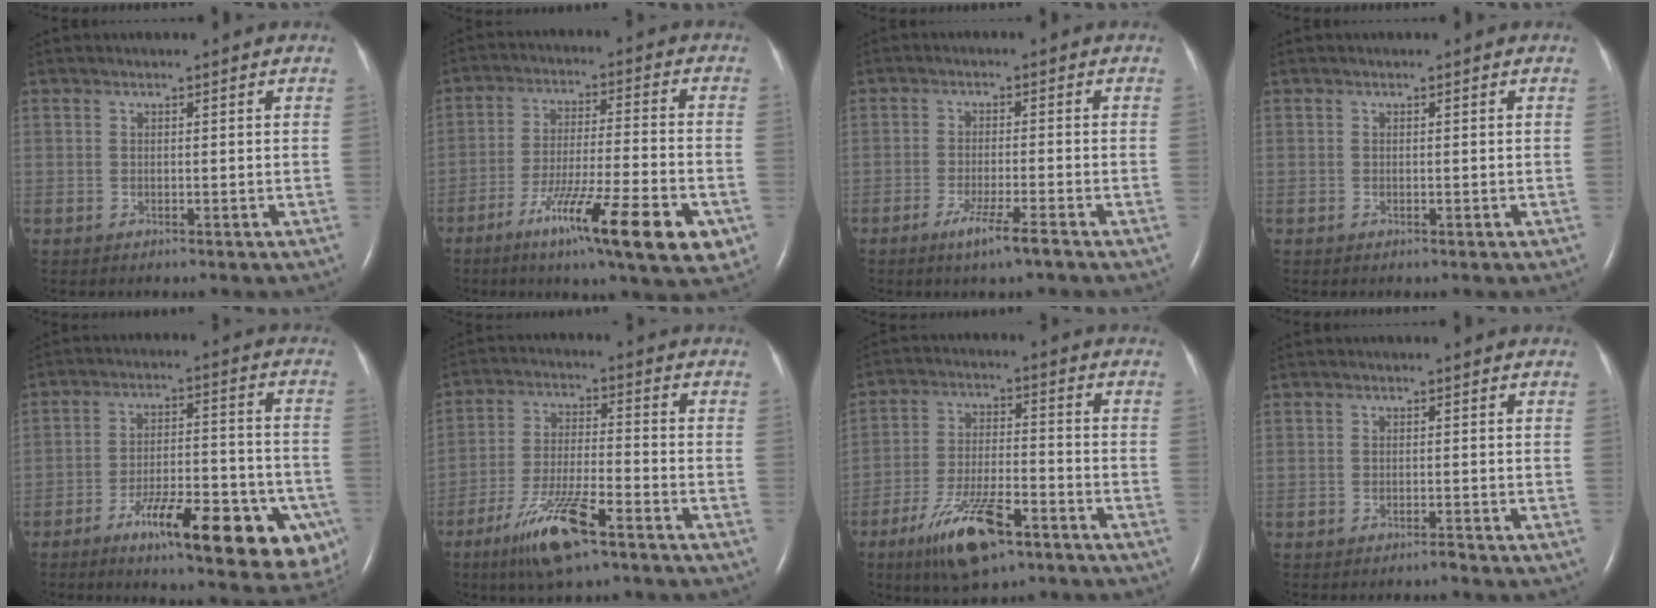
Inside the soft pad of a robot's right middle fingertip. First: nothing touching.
{"total": 16.7, "force": [-8.3, 1.4, 14.4], "torque": [-0.205, -0.026, -0.128]}
{"total": 4.7, "force": [-3.1, -0.4, 3.6], "torque": [-0.071, -0.011, -0.058]}
{"total": 0.0}
{"total": 19.4, "force": [-10.3, 4.8, 15.8], "torque": [-0.150, 0.017, -0.141]}
{"total": 11.4, "force": [-7.1, 1.7, 8.7], "torque": [-0.177, -0.021, -0.126]}
{"total": 11.9, "force": [-7.4, 3.2, 8.8], "torque": [-0.171, -0.012, -0.127]}
{"total": 0.9, "force": [-0.8, 0.0, 0.3], "torque": [-0.005, 0.000, -0.013]}